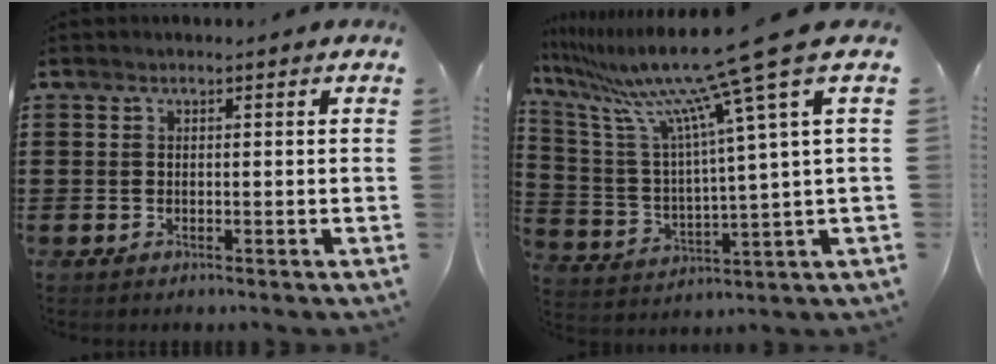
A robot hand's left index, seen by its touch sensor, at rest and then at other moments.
{"total": 14.6, "force": [10.6, -1.2, 10.0], "torque": [-0.224, -0.067, 0.165]}